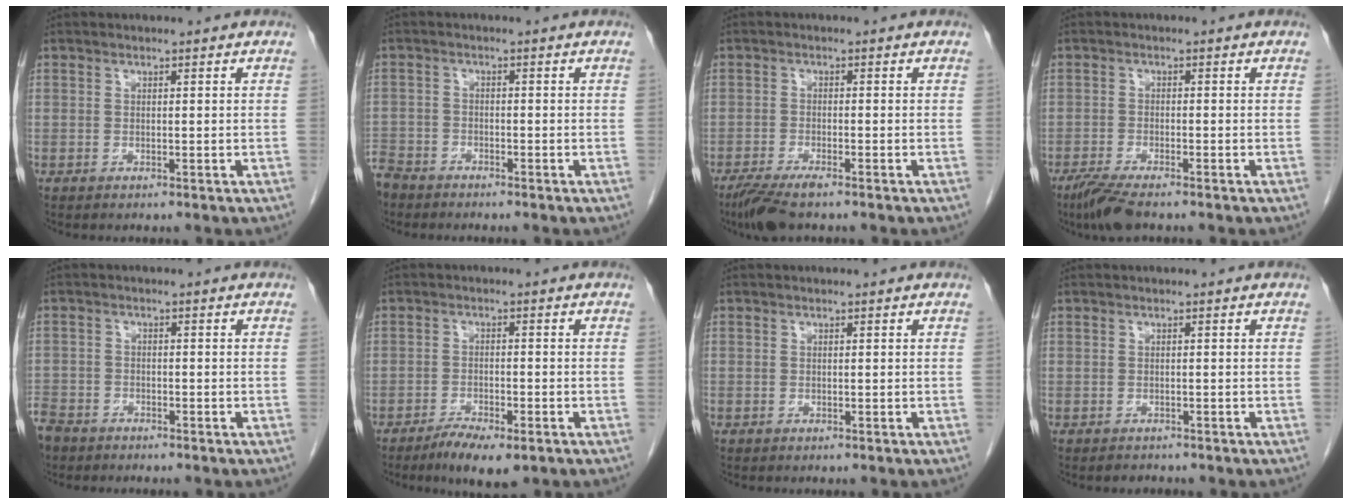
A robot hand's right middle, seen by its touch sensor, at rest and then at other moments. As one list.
[{"total": 6.0, "force": [-5.2, 2.8, 1.0], "torque": [-0.028, -0.009, -0.099]}, {"total": 5.2, "force": [-3.9, 0.8, 3.3], "torque": [-0.061, -0.012, -0.069]}, {"total": 6.1, "force": [-4.8, 0.5, 3.8], "torque": [-0.073, -0.018, -0.089]}, {"total": 6.9, "force": [-5.5, 3.8, 1.7], "torque": [-0.052, -0.007, -0.101]}, {"total": 5.9, "force": [-4.0, 1.5, 4.1], "torque": [-0.067, -0.008, -0.062]}, {"total": 0.0}, {"total": 1.2, "force": [-1.1, 0.5, 0.1], "torque": [-0.004, -0.001, -0.016]}]